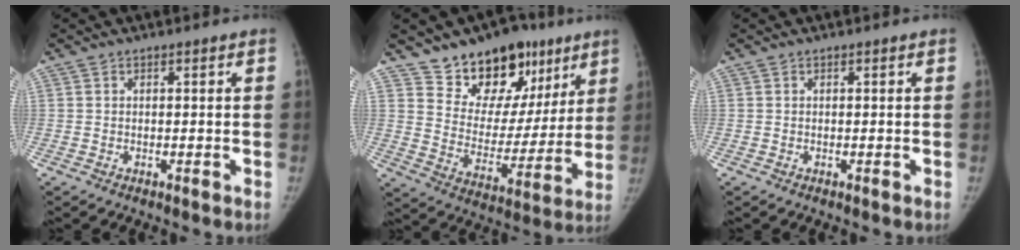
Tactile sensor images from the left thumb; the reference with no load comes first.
{"total": 19.9, "force": [13.1, 12.0, 8.9], "torque": [-0.066, -0.060, 0.207]}
{"total": 0.0}